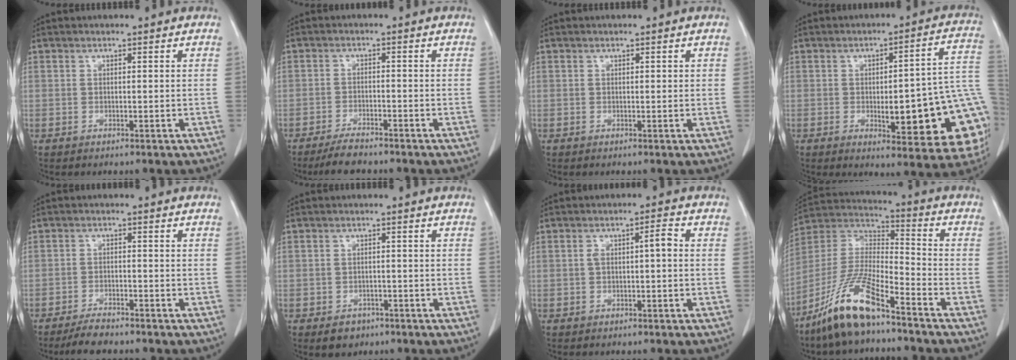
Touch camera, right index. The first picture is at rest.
{"total": 4.5, "force": [-4.0, 0.7, 2.0], "torque": [-0.036, -0.012, -0.069]}
{"total": 0.5, "force": [0.2, 0.3, 0.4], "torque": [-0.005, 0.002, 0.004]}
{"total": 20.1, "force": [-4.3, 4.5, 19.1], "torque": [-0.156, 0.027, -0.035]}
{"total": 4.1, "force": [-3.7, 0.7, 1.6], "torque": [-0.030, -0.010, -0.063]}
{"total": 3.1, "force": [-1.9, 2.3, 0.9], "torque": [-0.011, 0.006, -0.020]}
{"total": 3.2, "force": [0.0, 0.8, 3.1], "torque": [-0.057, 0.017, 0.002]}
{"total": 14.1, "force": [-9.8, 2.5, 9.9], "torque": [-0.208, -0.006, -0.184]}